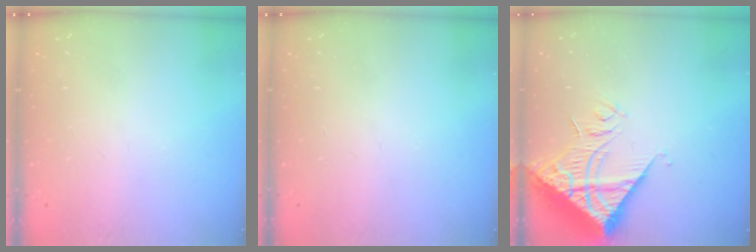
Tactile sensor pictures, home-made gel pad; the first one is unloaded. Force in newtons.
{"total": 0.0}
{"total": 15.4, "press": 15.2, "slide": 1.8}